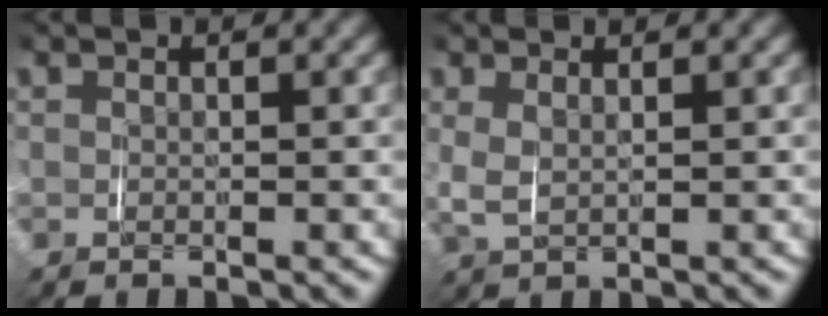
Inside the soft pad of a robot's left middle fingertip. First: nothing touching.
{"total": 2.8, "force": [0.5, 2.0, 1.9], "torque": [-0.062, -0.007, 0.015]}